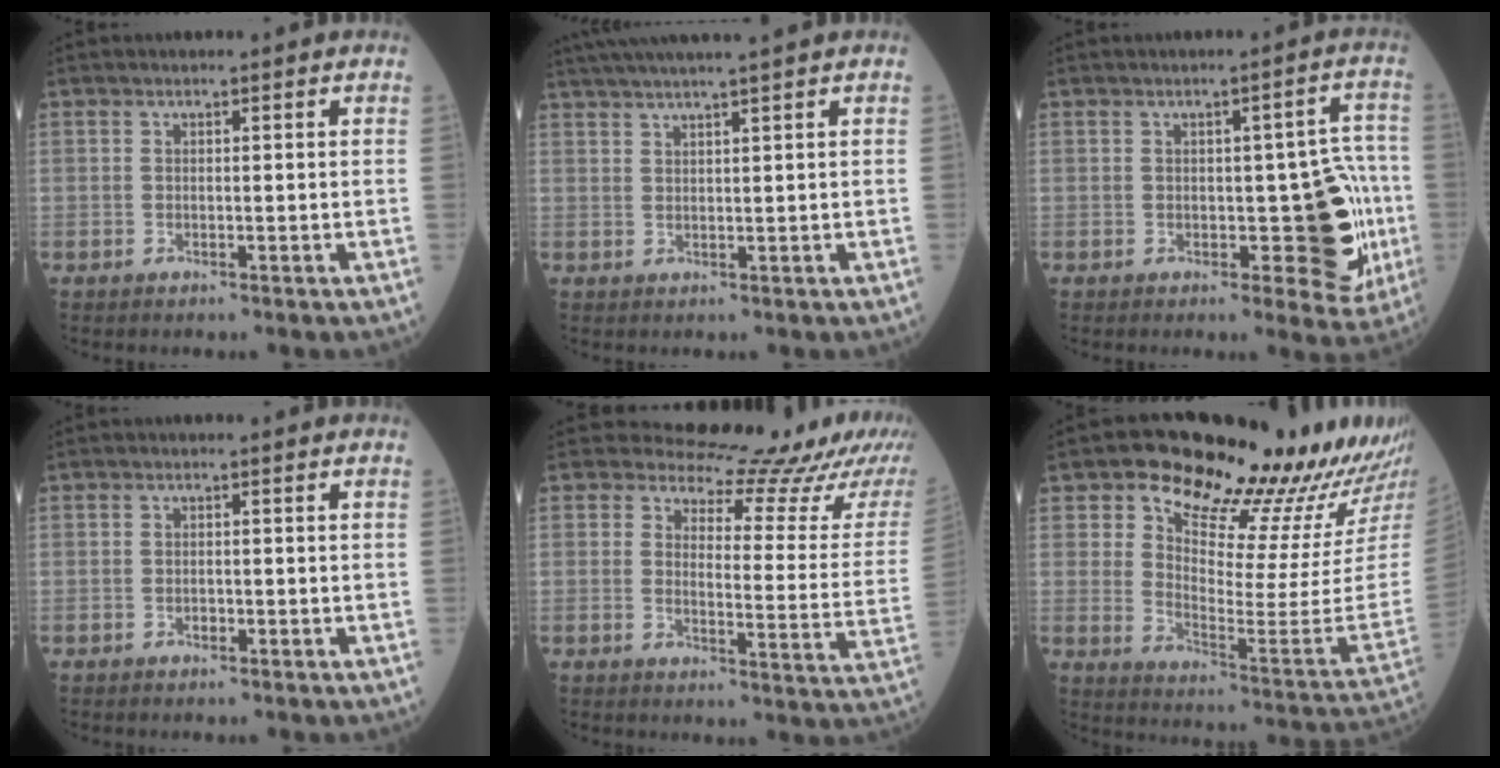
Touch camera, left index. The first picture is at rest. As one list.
[{"total": 10.5, "force": [8.9, -0.8, 5.4], "torque": [-0.089, 0.028, 0.134]}, {"total": 9.3, "force": [-1.6, 4.0, 8.2], "torque": [-0.080, 0.017, -0.007]}, {"total": 0.7, "force": [-0.4, 0.4, 0.4], "torque": [-0.007, 0.002, -0.003]}, {"total": 17.2, "force": [16.4, 2.6, 4.5], "torque": [-0.046, -0.104, 0.165]}, {"total": 21.6, "force": [18.7, 4.2, 10.1], "torque": [-0.149, -0.084, 0.245]}]